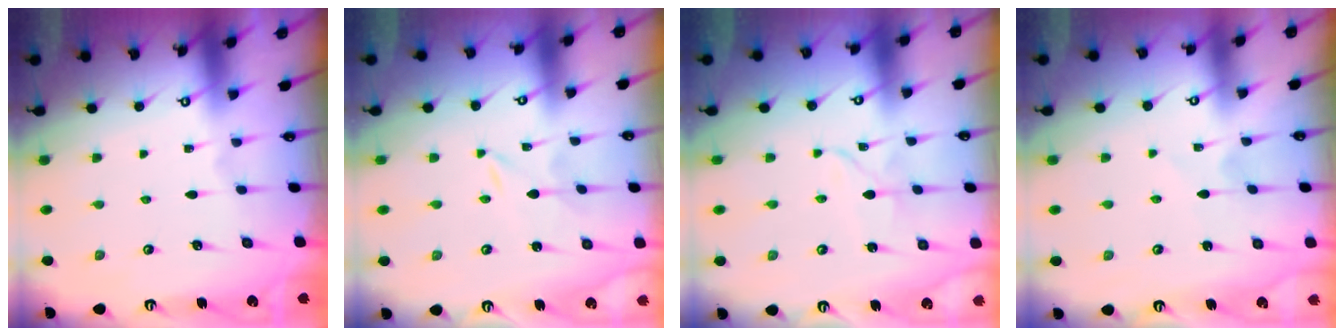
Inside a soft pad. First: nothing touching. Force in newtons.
{"total": 0.0}
{"total": 2.6, "press": 2.6, "slide": 0.2}
{"total": 2.3, "press": 2.2, "slide": 0.3}